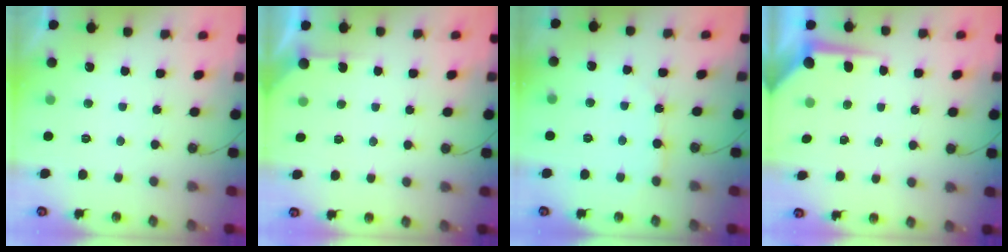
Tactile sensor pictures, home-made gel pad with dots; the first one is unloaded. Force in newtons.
{"total": 2.9, "press": 2.9, "slide": 0.3}
{"total": 5.1, "press": 5.0, "slide": 0.4}
{"total": 5.5, "press": 5.5, "slide": 0.4}